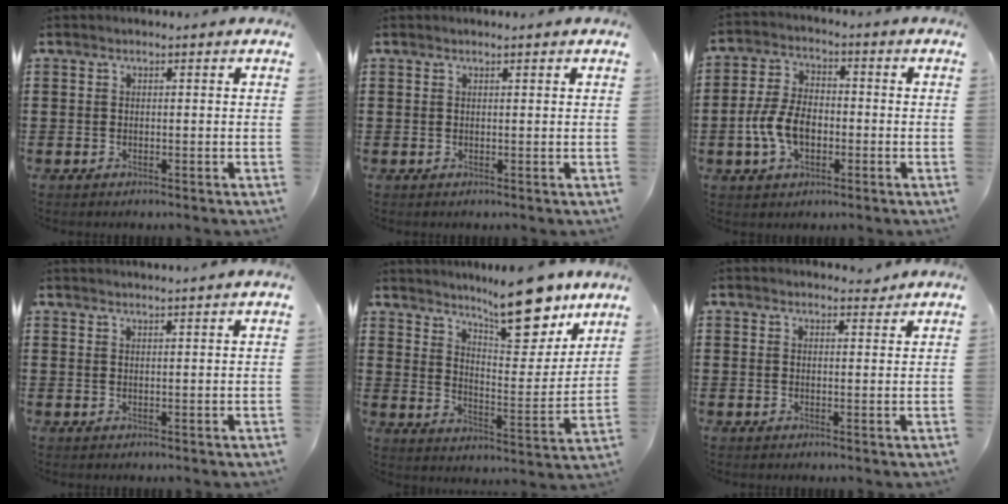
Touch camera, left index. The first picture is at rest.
{"total": 0.5, "force": [0.4, 0.0, 0.4], "torque": [-0.008, 0.000, 0.008]}
{"total": 7.5, "force": [-2.1, 4.5, 5.7], "torque": [-0.140, 0.000, -0.048]}
{"total": 1.3, "force": [1.2, -0.5, 0.0], "torque": [-0.002, -0.004, 0.024]}
{"total": 14.2, "force": [11.3, 4.0, 7.7], "torque": [-0.117, -0.066, 0.194]}
{"total": 1.9, "force": [1.8, 0.5, 0.4], "torque": [-0.005, 0.000, 0.031]}